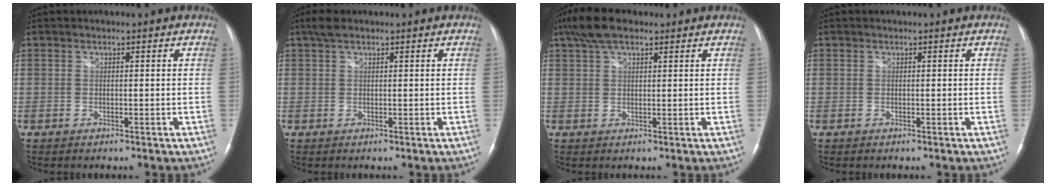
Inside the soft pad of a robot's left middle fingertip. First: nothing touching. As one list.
[{"total": 2.2, "force": [1.6, 0.9, 1.2], "torque": [-0.027, 0.016, 0.031]}, {"total": 6.0, "force": [4.1, 2.3, 3.8], "torque": [-0.081, 0.025, 0.077]}, {"total": 0.0}]